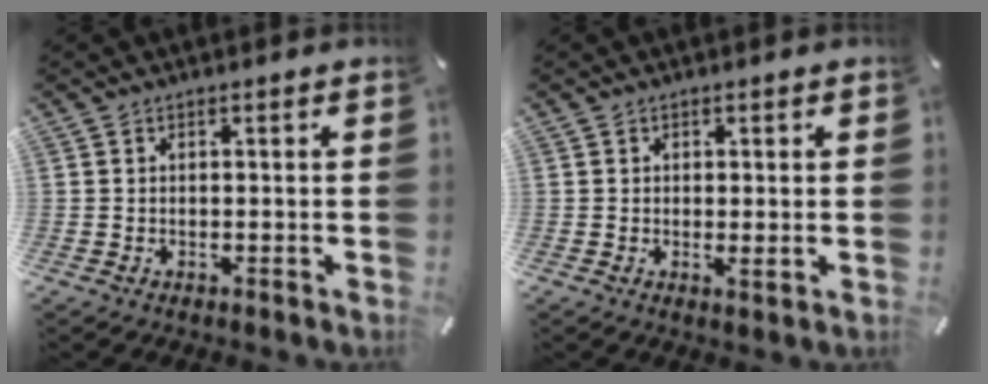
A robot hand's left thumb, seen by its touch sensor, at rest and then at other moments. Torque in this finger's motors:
{"motor_torque": [0.50, 0.36, -0.01, -0.25, 0.00]}